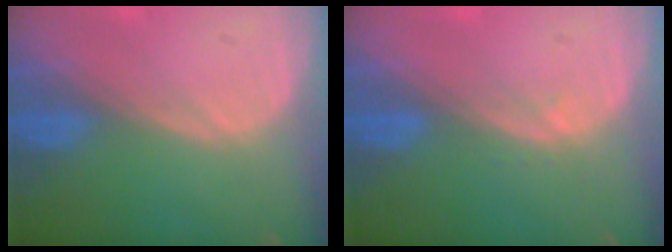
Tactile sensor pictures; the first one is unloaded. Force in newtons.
{"total": 0.7, "press": 0.7, "slide": 0.2}